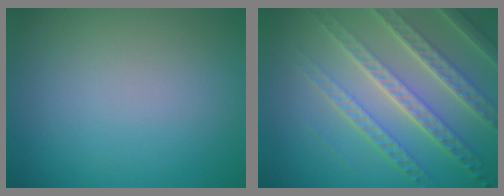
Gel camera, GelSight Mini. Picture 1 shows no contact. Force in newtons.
{"total": 8.0, "press": 5.4, "slide": 5.8}